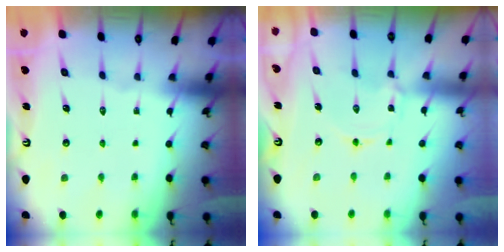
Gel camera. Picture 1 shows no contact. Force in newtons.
{"total": 0.8, "press": 0.8, "slide": 0.1}